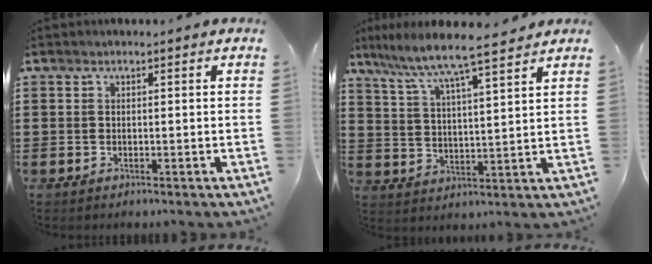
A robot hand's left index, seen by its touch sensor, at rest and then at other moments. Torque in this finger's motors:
{"motor_torque": [2.14, 0.00, 0.43, 0.21]}